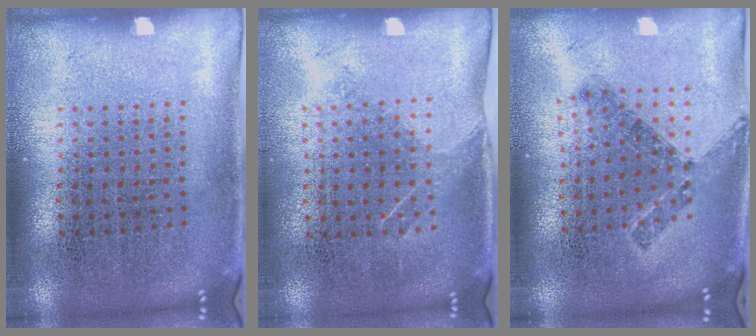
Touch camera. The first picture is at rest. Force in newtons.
{"total": 1.2, "press": 1.0, "slide": 0.7}
{"total": 0.8, "press": 0.7, "slide": 0.3}